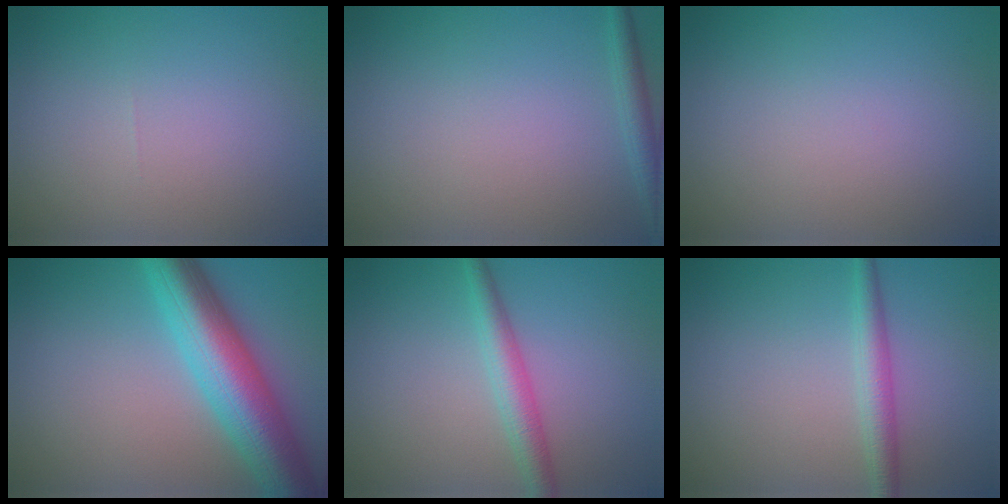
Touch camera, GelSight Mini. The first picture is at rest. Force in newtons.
{"total": 1.6, "press": 1.6, "slide": 0.1}
{"total": 0.0}
{"total": 9.1, "press": 9.1, "slide": 0.3}
{"total": 2.9, "press": 2.9, "slide": 0.1}
{"total": 2.4, "press": 2.4, "slide": 0.1}